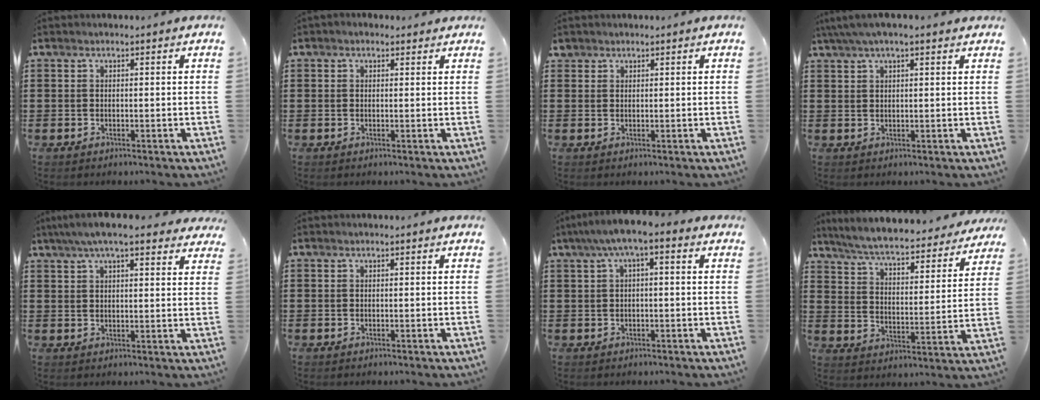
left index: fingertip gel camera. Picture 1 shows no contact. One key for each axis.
{"total": 0.7, "fx": 0.3, "fy": 0.6, "fz": 0.3, "tx": -0.007, "ty": 0.007, "tz": 0.005}
{"total": 1.2, "fx": 1.0, "fy": 0.7, "fz": 0.1, "tx": -0.006, "ty": 0.004, "tz": 0.019}
{"total": 3.5, "fx": 2.4, "fy": 0.7, "fz": 2.5, "tx": -0.053, "ty": 0.005, "tz": 0.043}
{"total": 6.4, "fx": 5.1, "fy": 1.0, "fz": 3.7, "tx": -0.085, "ty": -0.002, "tz": 0.092}
{"total": 0.0}
{"total": 3.8, "fx": -0.3, "fy": 0.9, "fz": 3.6, "tx": -0.073, "ty": 0.003, "tz": -0.012}
{"total": 6.3, "fx": 6.0, "fy": -0.1, "fz": 1.9, "tx": -0.066, "ty": -0.044, "tz": 0.100}